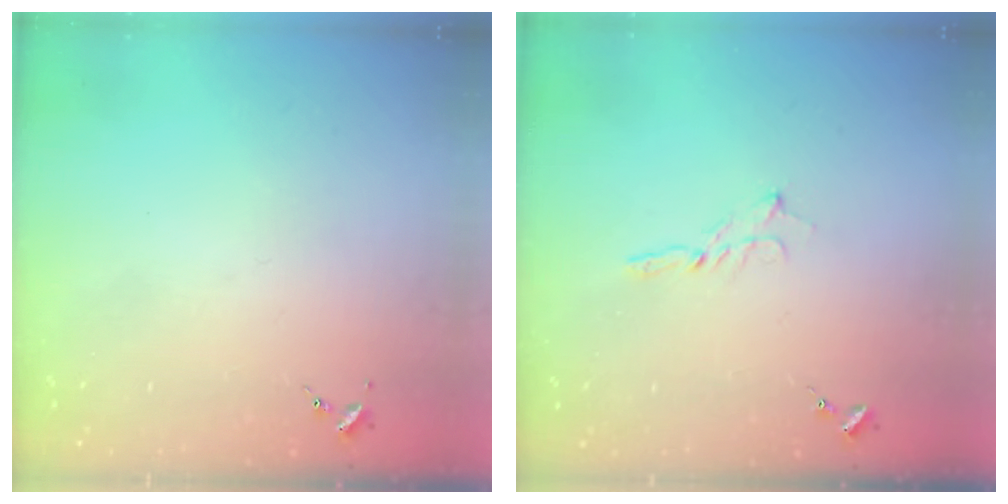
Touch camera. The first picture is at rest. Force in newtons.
{"total": 2.3, "press": 2.3, "slide": 0.2}